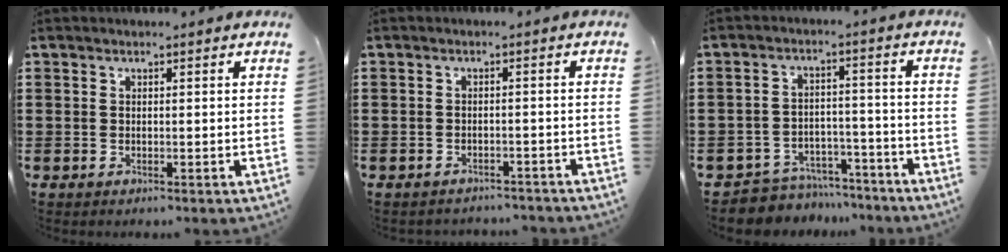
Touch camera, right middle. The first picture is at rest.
{"total": 2.0, "force": [-2.0, 0.3, -0.1], "torque": [-0.006, 0.001, -0.044]}
{"total": 5.8, "force": [-5.6, 1.3, -0.1], "torque": [0.000, 0.021, -0.115]}